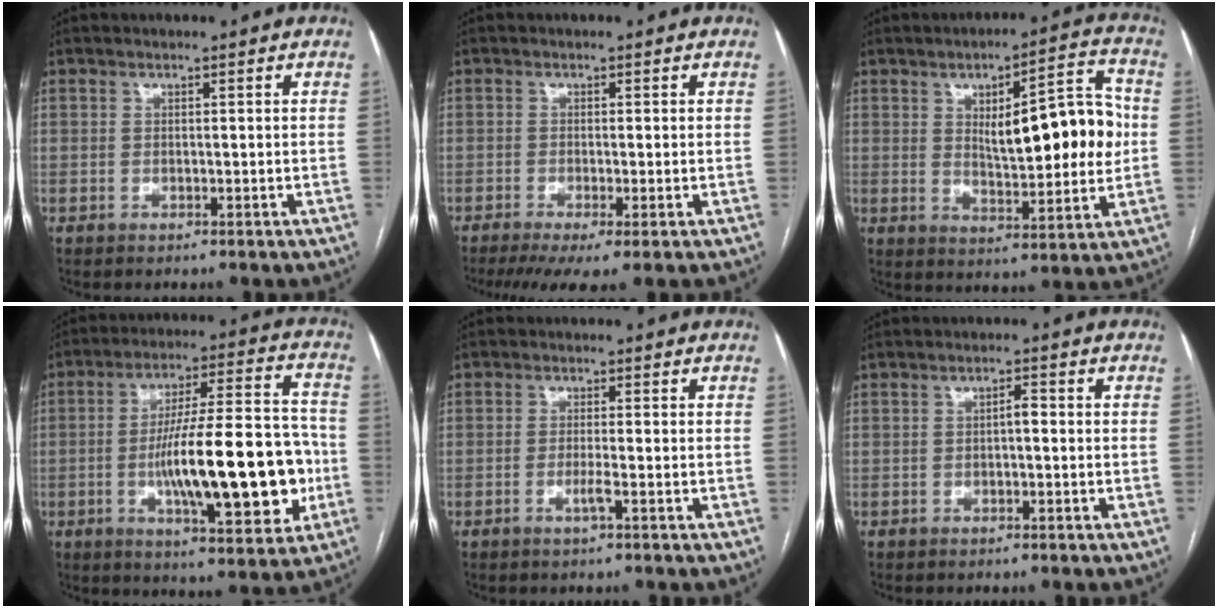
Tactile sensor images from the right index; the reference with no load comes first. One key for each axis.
{"total": 5.6, "fx": -3.5, "fy": 0.8, "fz": 4.3, "tx": -0.065, "ty": -0.014, "tz": -0.060}
{"total": 14.7, "fx": 1.6, "fy": 4.1, "fz": 14.0, "tx": -0.190, "ty": 0.021, "tz": 0.030}
{"total": 20.2, "fx": -3.9, "fy": 4.2, "fz": 19.4, "tx": -0.306, "ty": 0.012, "tz": -0.053}
{"total": 2.1, "fx": -1.0, "fy": -0.2, "fz": 1.8, "tx": -0.036, "ty": -0.003, "tz": -0.019}
{"total": 1.4, "fx": -0.2, "fy": 0.5, "fz": 1.3, "tx": -0.019, "ty": 0.005, "tz": -0.005}